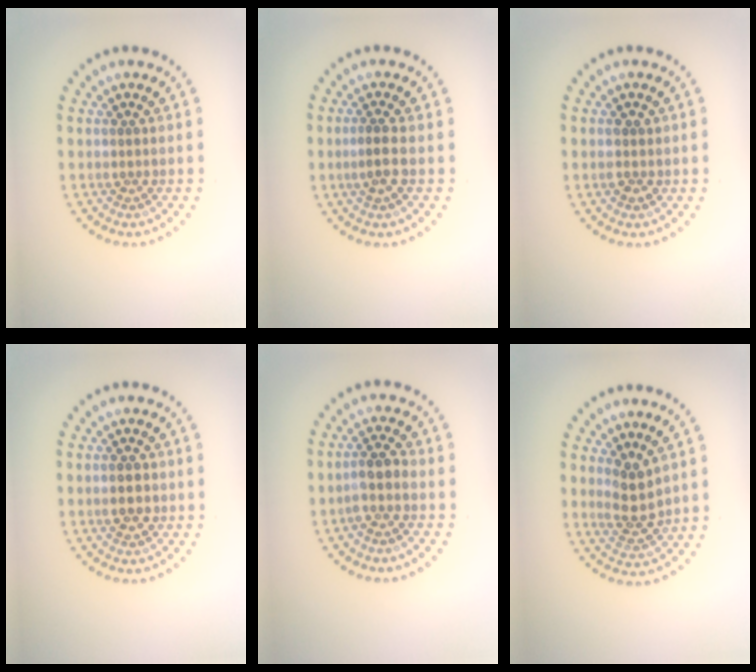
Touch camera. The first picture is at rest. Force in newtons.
{"total": 1.8, "press": 1.7, "slide": 0.8}
{"total": 1.5, "press": 1.5, "slide": 0.4}
{"total": 2.2, "press": 2.2, "slide": 0.2}
{"total": 2.2, "press": 1.9, "slide": 1.1}
{"total": 2.8, "press": 2.6, "slide": 1.2}